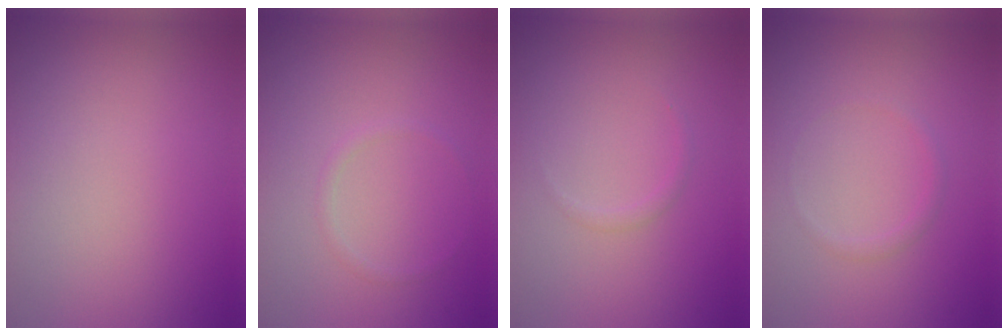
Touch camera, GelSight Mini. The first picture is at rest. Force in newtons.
{"total": 0.7, "press": 0.7, "slide": 0.1}
{"total": 0.5, "press": 0.5, "slide": 0.1}
{"total": 0.7, "press": 0.7, "slide": 0.0}